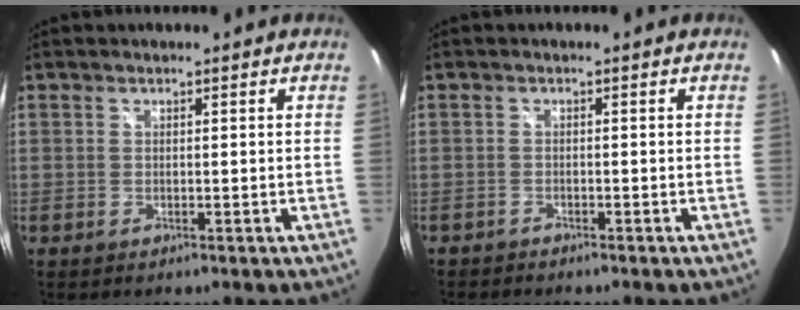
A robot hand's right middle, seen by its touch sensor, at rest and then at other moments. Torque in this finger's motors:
{"motor_torque": [-0.29, -0.18, 0.02, -0.01]}